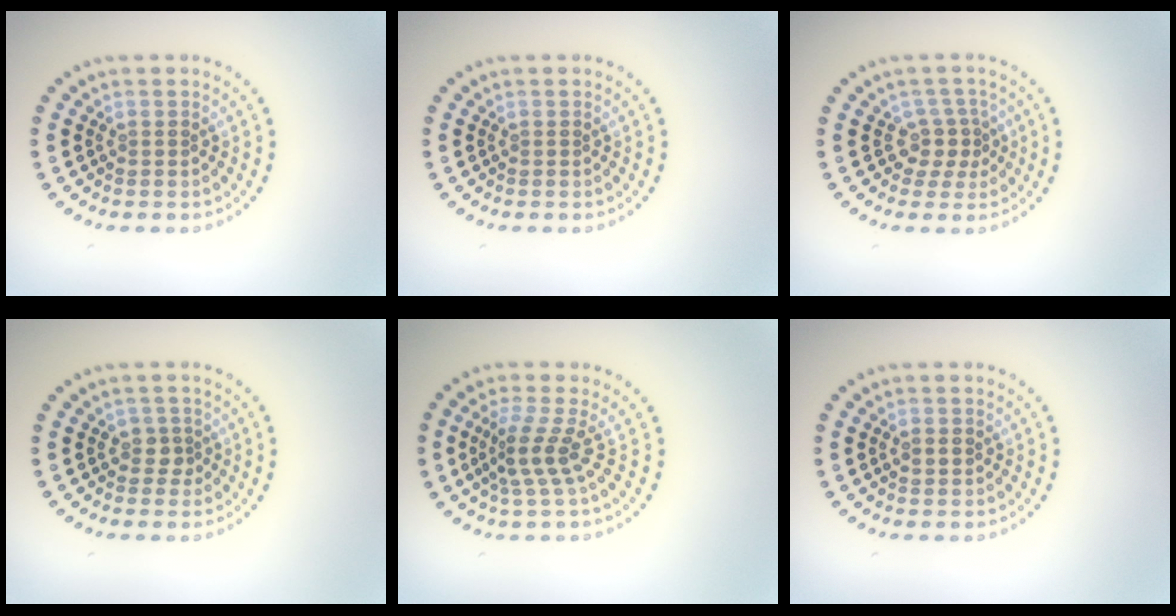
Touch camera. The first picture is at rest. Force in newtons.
{"total": 0.0}
{"total": 2.3, "press": 1.7, "slide": 1.6}
{"total": 1.4, "press": 1.1, "slide": 0.8}
{"total": 3.0, "press": 2.0, "slide": 2.2}
{"total": 1.3, "press": 1.2, "slide": 0.3}